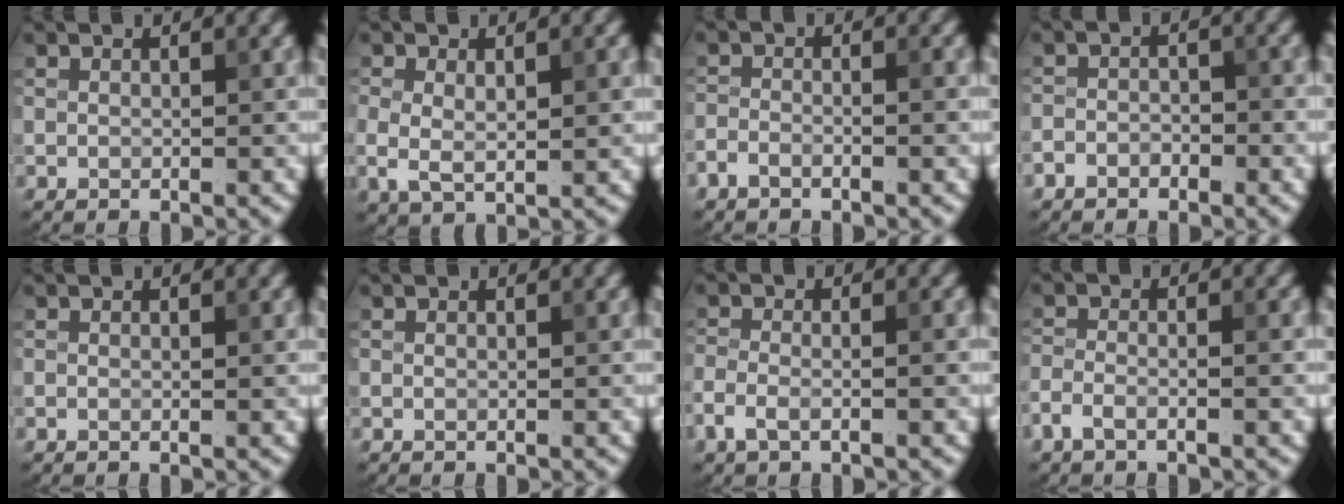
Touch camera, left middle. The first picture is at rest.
{"total": 3.9, "force": [0.0, 2.0, 3.3], "torque": [-0.065, -0.003, 0.002]}
{"total": 1.8, "force": [-1.3, 0.5, 1.1], "torque": [-0.023, 0.000, -0.032]}
{"total": 1.9, "force": [-1.4, 1.1, 0.8], "torque": [-0.013, 0.004, -0.029]}
{"total": 0.0}
{"total": 0.0}
{"total": 2.7, "force": [-1.4, 0.9, 2.1], "torque": [-0.049, -0.002, -0.034]}
{"total": 2.3, "force": [-1.5, 0.7, 1.7], "torque": [-0.037, 0.001, -0.037]}